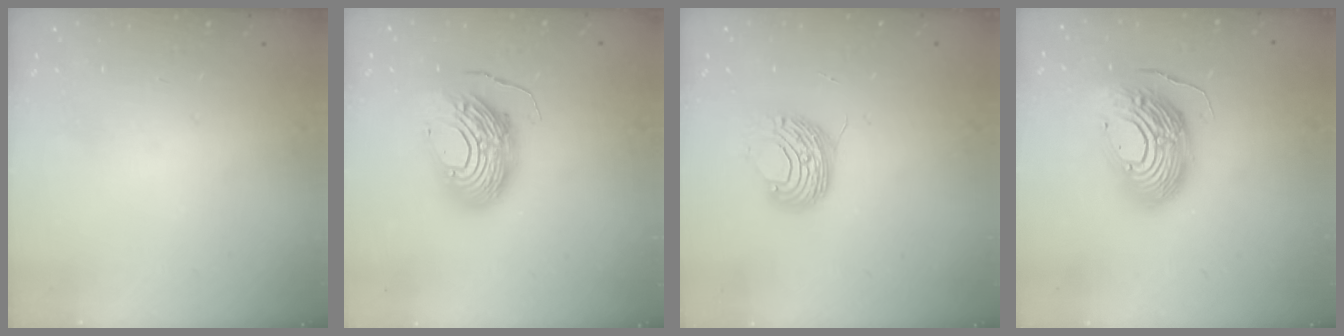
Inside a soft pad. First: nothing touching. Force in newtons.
{"total": 16.1, "press": 16.0, "slide": 1.6}
{"total": 9.7, "press": 9.7, "slide": 0.6}
{"total": 18.8, "press": 18.6, "slide": 2.8}